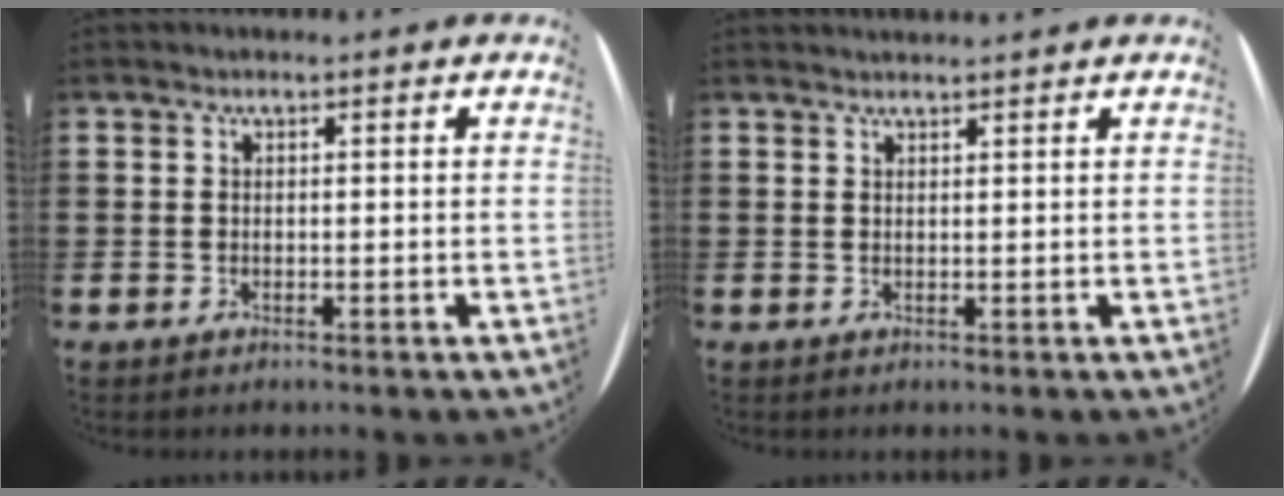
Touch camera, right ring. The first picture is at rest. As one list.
[{"total": 0.9, "force": [0.8, -0.2, 0.0], "torque": [0.002, 0.000, 0.016]}]